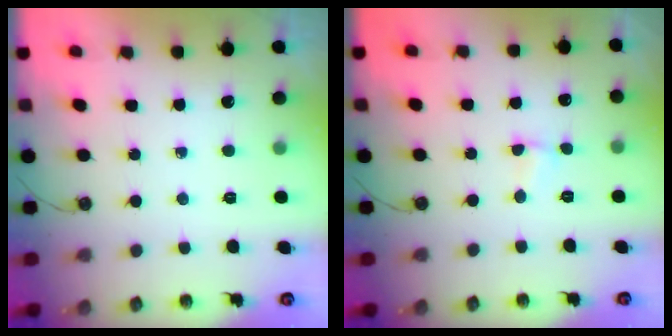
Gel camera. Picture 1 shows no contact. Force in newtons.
{"total": 1.3, "press": 1.2, "slide": 0.4}